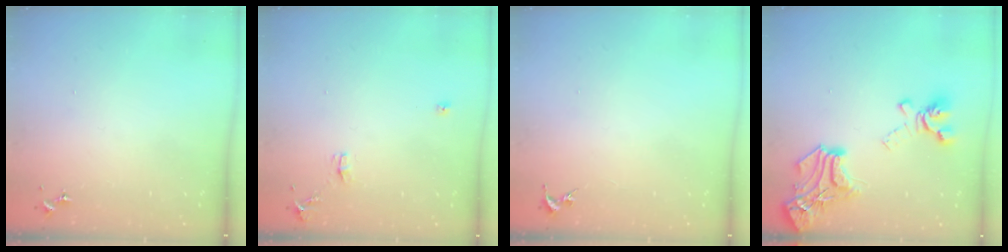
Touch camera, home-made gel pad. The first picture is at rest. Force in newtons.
{"total": 6.9, "press": 6.9, "slide": 0.9}
{"total": 0.0}
{"total": 19.7, "press": 19.7, "slide": 1.4}